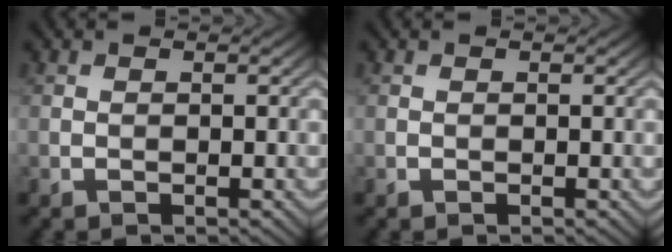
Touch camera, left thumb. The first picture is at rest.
{"total": 0.0}